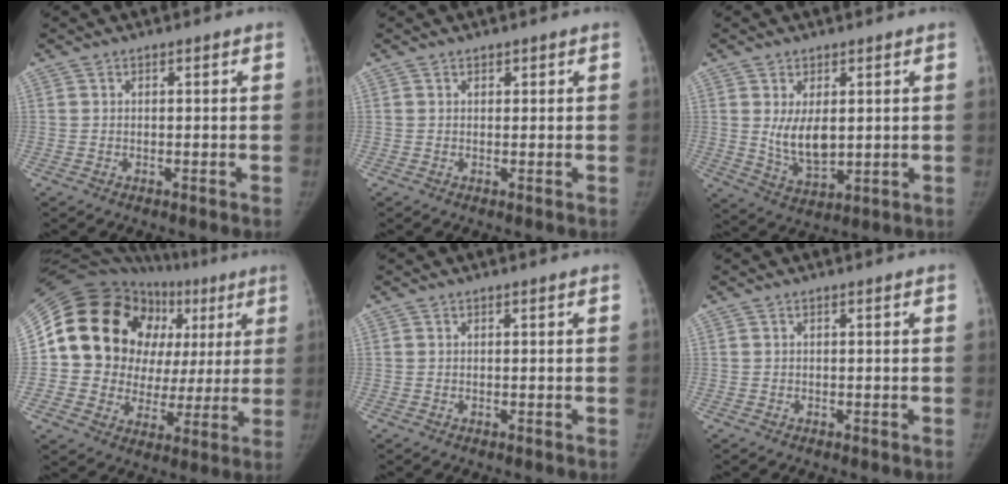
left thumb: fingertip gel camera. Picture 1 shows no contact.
{"total": 0.9, "force": [0.6, 0.6, 0.1], "torque": [0.011, -0.003, 0.006]}
{"total": 7.8, "force": [1.2, 4.6, 6.2], "torque": [-0.091, -0.022, 0.037]}
{"total": 26.4, "force": [6.6, 20.2, 15.7], "torque": [-0.189, 0.050, 0.118]}
{"total": 0.0}
{"total": 0.0}